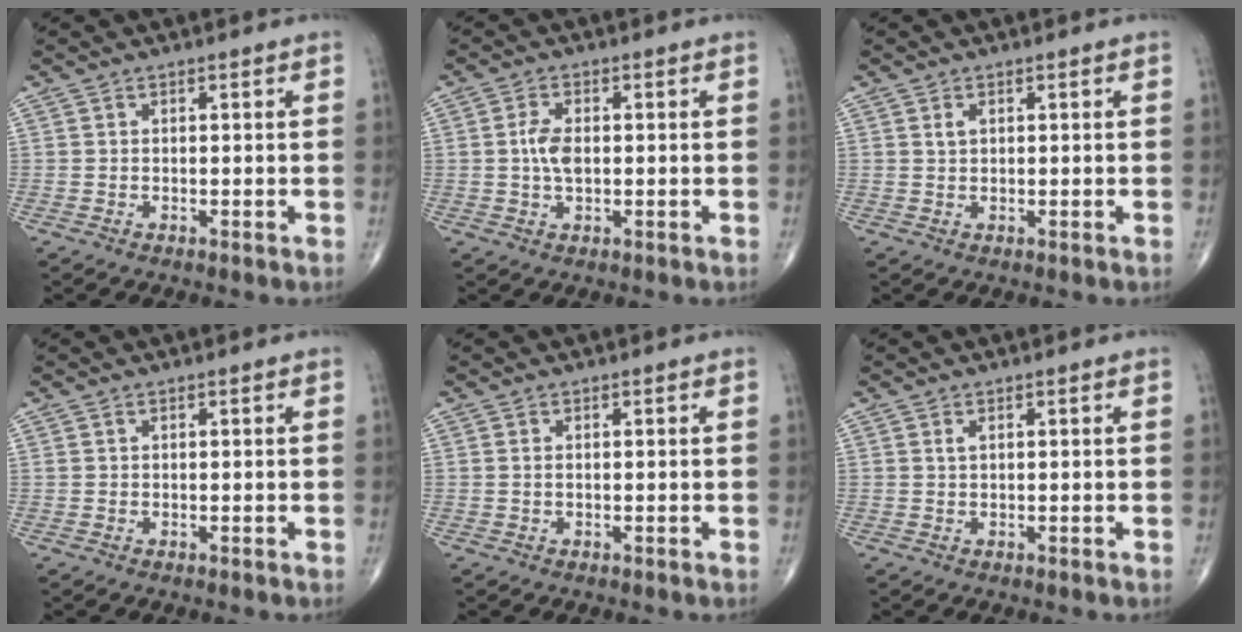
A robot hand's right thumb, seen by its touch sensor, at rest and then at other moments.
{"total": 4.3, "force": [0.1, 2.2, 3.6], "torque": [-0.077, 0.002, 0.001]}
{"total": 1.3, "force": [0.5, 0.8, 0.9], "torque": [-0.016, 0.002, 0.012]}
{"total": 0.0}
{"total": 0.5, "force": [0.1, 0.2, 0.4], "torque": [-0.014, 0.002, 0.004]}
{"total": 0.7, "force": [0.3, 0.2, 0.5], "torque": [-0.013, 0.004, 0.008]}